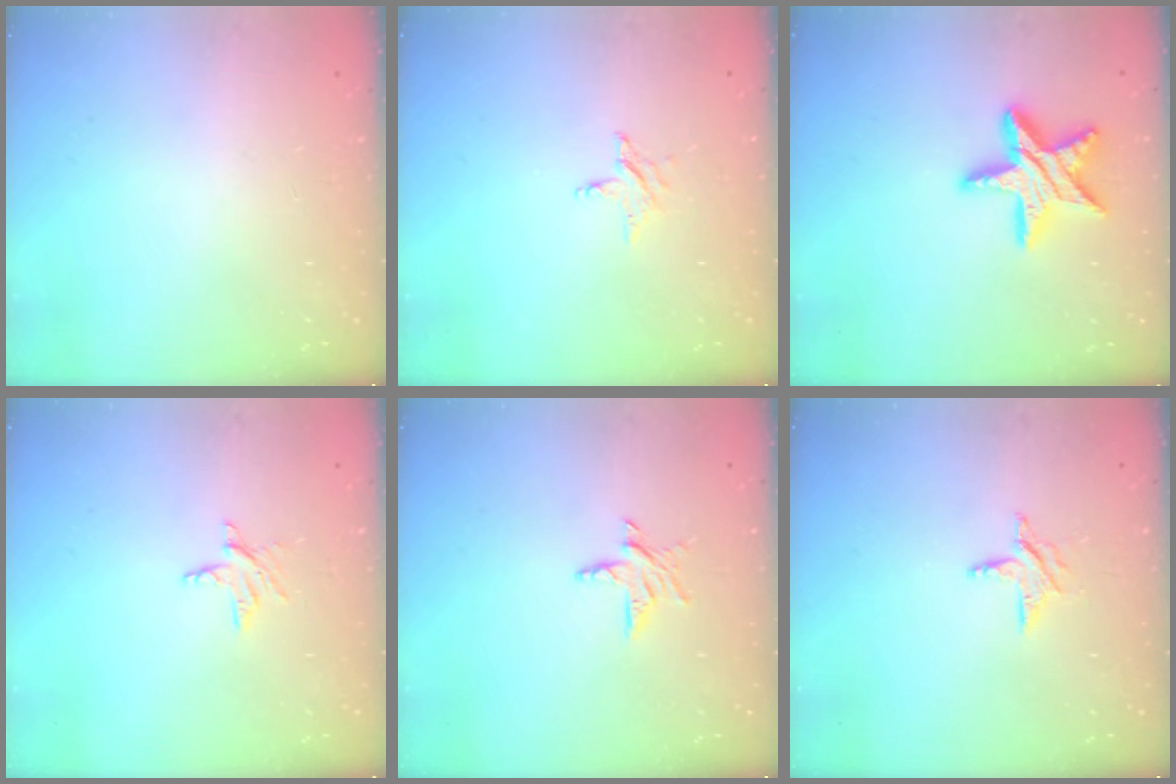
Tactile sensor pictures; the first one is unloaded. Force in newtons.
{"total": 3.0, "press": 3.0, "slide": 0.3}
{"total": 15.4, "press": 15.4, "slide": 1.3}
{"total": 3.5, "press": 3.5, "slide": 0.4}
{"total": 6.3, "press": 6.2, "slide": 0.6}
{"total": 6.5, "press": 6.5, "slide": 0.2}